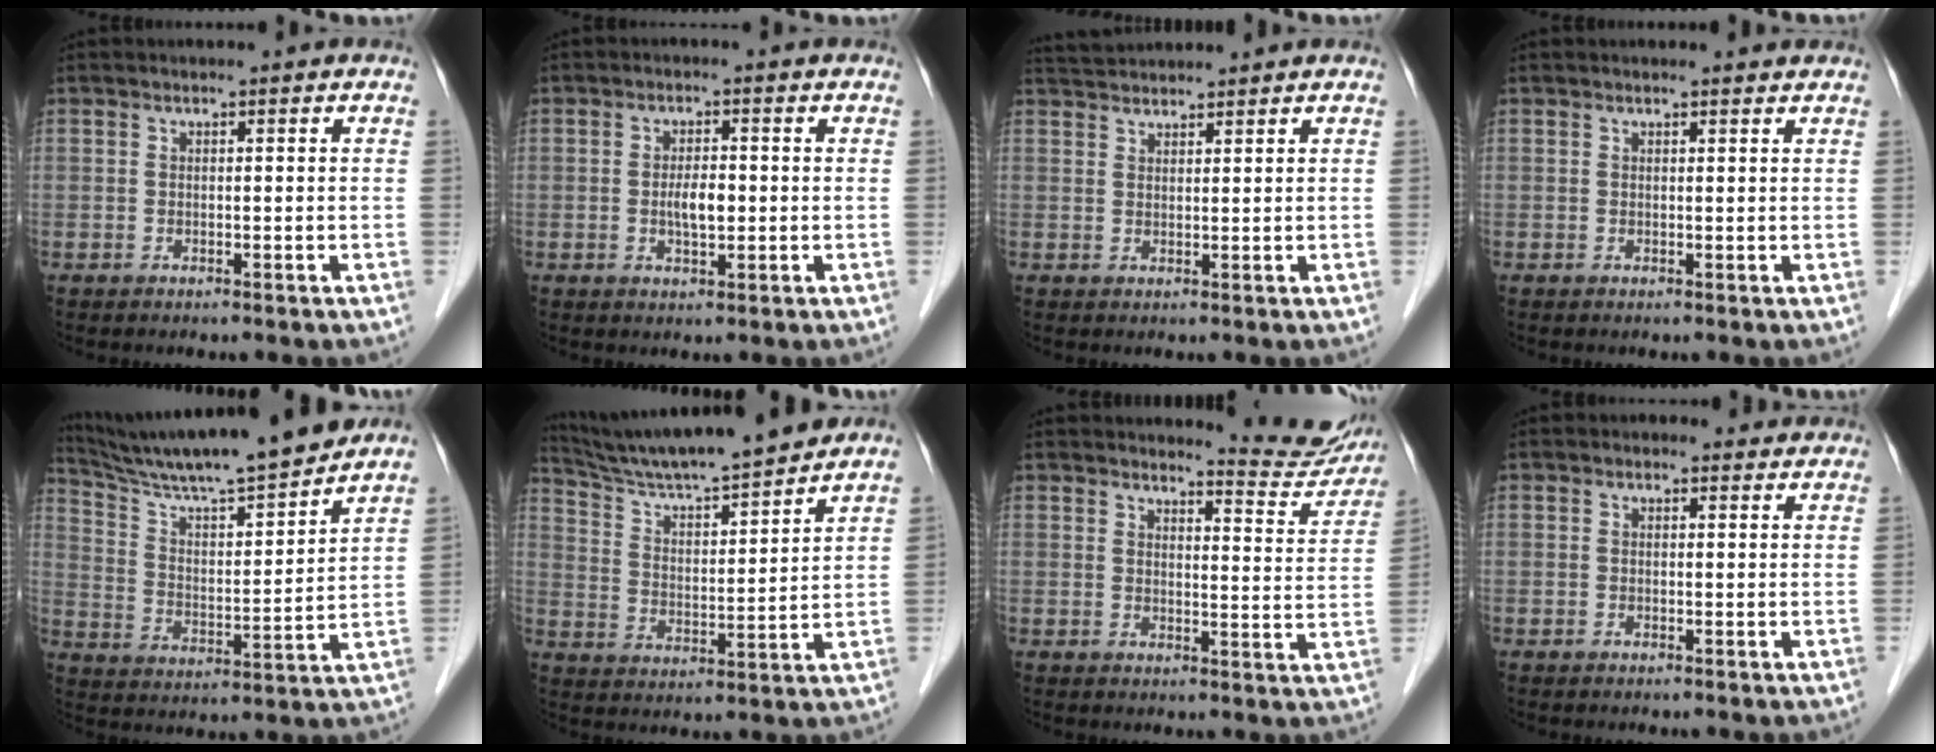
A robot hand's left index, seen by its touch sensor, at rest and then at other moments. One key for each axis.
{"total": 3.3, "fx": -0.5, "fy": 1.1, "fz": 3.0, "tx": -0.057, "ty": -0.002, "tz": -0.006}
{"total": 4.8, "fx": 4.7, "fy": -0.3, "fz": 0.9, "tx": -0.021, "ty": 0.032, "tz": 0.089}
{"total": 1.6, "fx": 1.6, "fy": 0.2, "fz": 0.2, "tx": -0.010, "ty": 0.000, "tz": 0.016}
{"total": 17.5, "fx": 15.7, "fy": -0.2, "fz": 7.7, "tx": -0.137, "ty": -0.001, "tz": 0.260}
{"total": 15.4, "fx": 14.2, "fy": -0.4, "fz": 5.9, "tx": -0.111, "ty": 0.003, "tz": 0.235}
{"total": 8.4, "fx": 8.4, "fy": 0.5, "fz": 0.6, "tx": 0.001, "ty": -0.045, "tz": 0.089}
{"total": 1.4, "fx": 1.0, "fy": 1.0, "fz": 0.1, "tx": 0.000, "ty": 0.003, "tz": 0.005}